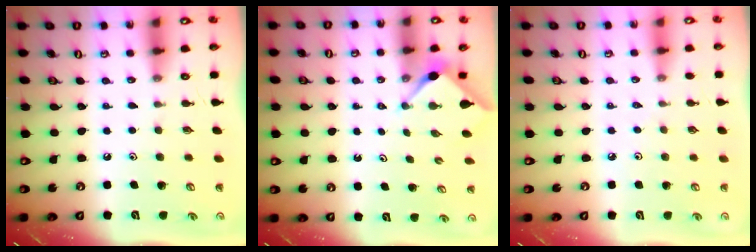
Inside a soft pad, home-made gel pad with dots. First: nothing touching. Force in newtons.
{"total": 2.9, "press": 2.9, "slide": 0.3}
{"total": 1.9, "press": 1.8, "slide": 0.4}